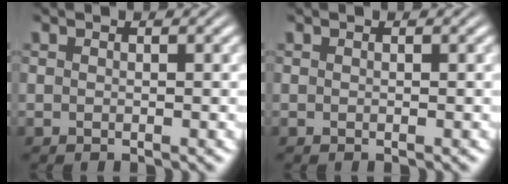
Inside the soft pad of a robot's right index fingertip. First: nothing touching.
{"total": 0.0}